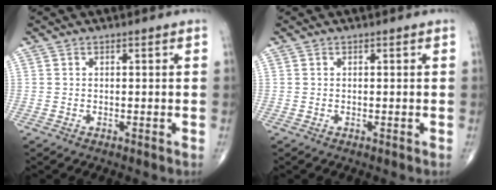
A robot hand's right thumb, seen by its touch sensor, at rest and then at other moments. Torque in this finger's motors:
{"motor_torque": [-0.17, 0.17, -0.22, -0.06, -0.03]}